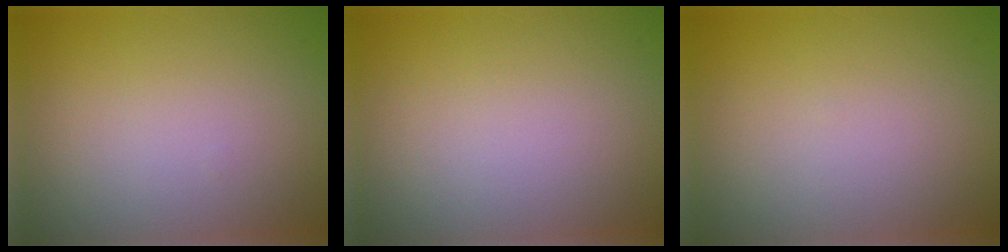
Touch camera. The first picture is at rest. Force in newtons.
{"total": 0.0}
{"total": 0.0}